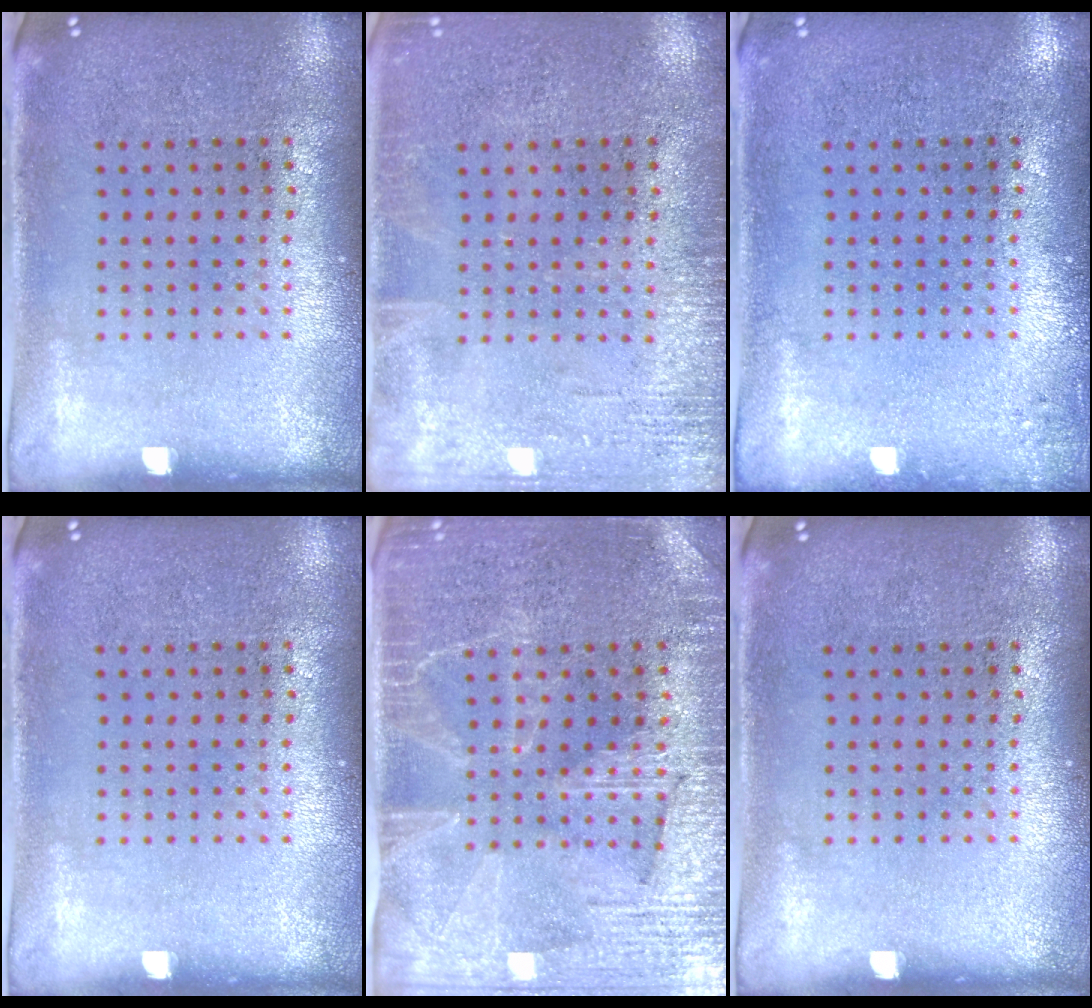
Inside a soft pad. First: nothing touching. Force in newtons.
{"total": 2.2, "press": 2.2, "slide": 0.3}
{"total": 0.8, "press": 0.8, "slide": 0.2}
{"total": 0.0}
{"total": 4.0, "press": 3.6, "slide": 1.6}
{"total": 0.0}